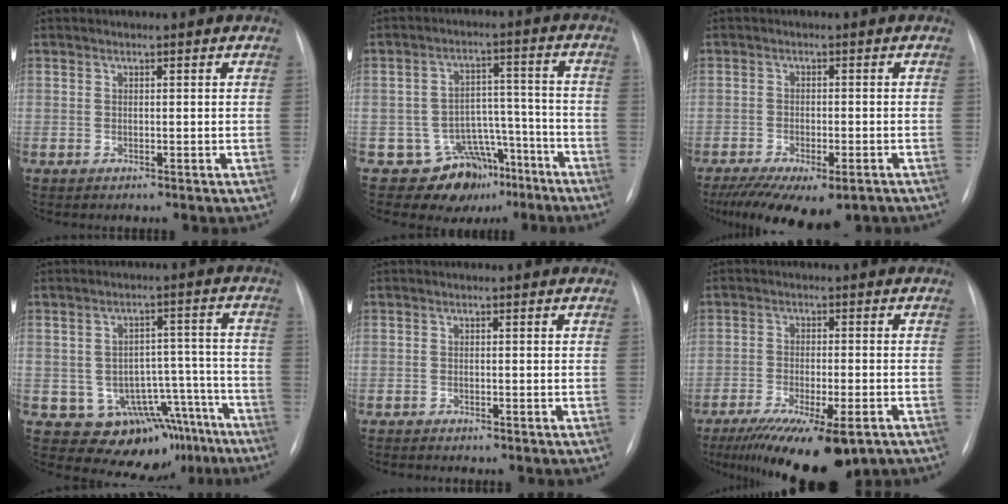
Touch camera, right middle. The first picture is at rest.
{"total": 8.7, "force": [-5.9, 6.2, 1.6], "torque": [-0.001, 0.056, -0.081]}
{"total": 13.1, "force": [-9.1, 4.8, 8.3], "torque": [-0.152, -0.022, -0.132]}
{"total": 12.6, "force": [-8.9, 8.5, 2.7], "torque": [-0.003, 0.063, -0.102]}
{"total": 2.2, "force": [-1.9, 0.2, 0.9], "torque": [-0.014, -0.004, -0.025]}
{"total": 15.5, "force": [-10.7, 3.6, 10.6], "torque": [-0.157, -0.030, -0.162]}